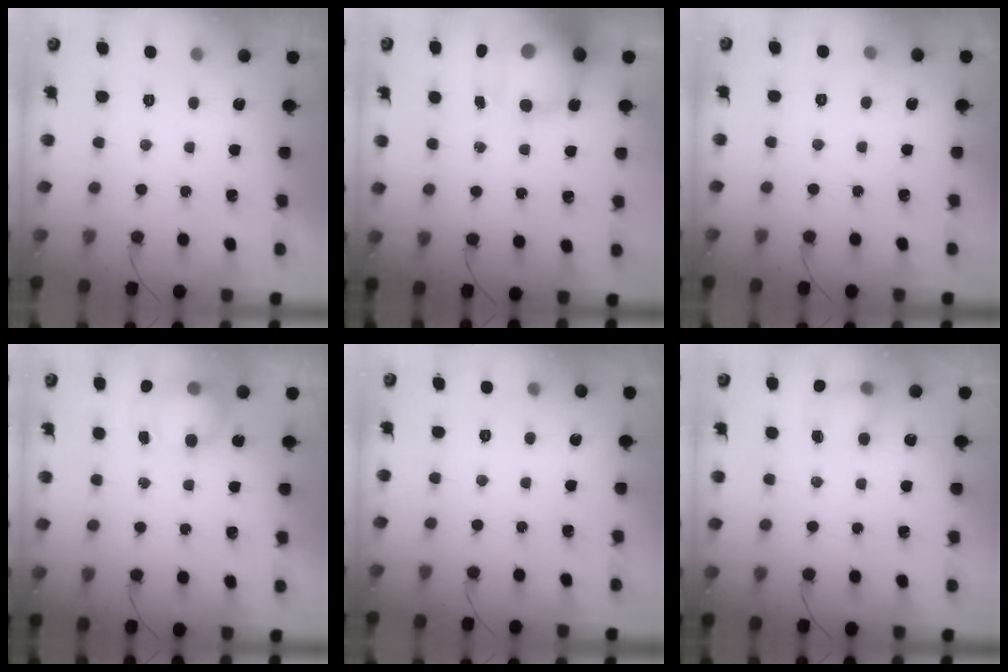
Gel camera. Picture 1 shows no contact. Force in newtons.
{"total": 15.0, "press": 14.5, "slide": 3.9}
{"total": 3.2, "press": 3.0, "slide": 1.1}
{"total": 7.1, "press": 7.0, "slide": 1.3}
{"total": 6.2, "press": 1.7, "slide": 5.9}
{"total": 5.6, "press": 5.6, "slide": 0.6}